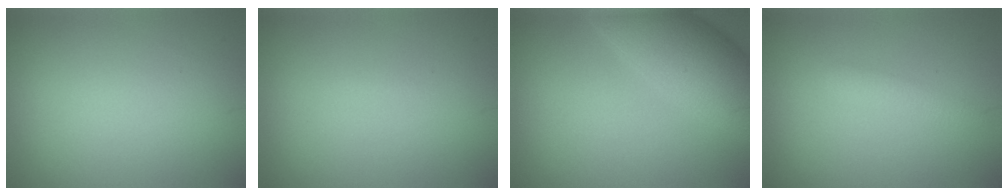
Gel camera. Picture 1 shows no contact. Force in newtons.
{"total": 0.0}
{"total": 7.7, "press": 7.7, "slide": 0.3}
{"total": 1.3, "press": 1.3, "slide": 0.0}